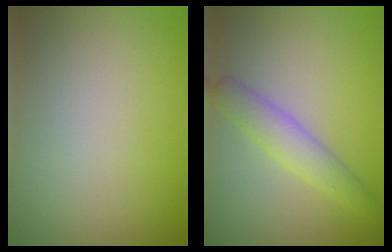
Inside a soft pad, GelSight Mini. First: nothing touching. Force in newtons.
{"total": 2.9, "press": 2.9, "slide": 0.1}